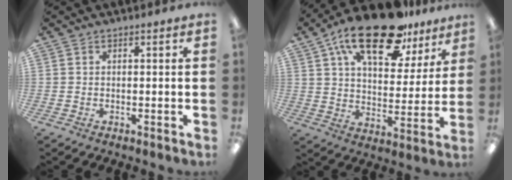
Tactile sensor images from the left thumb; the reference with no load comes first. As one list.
[{"total": 21.6, "force": [14.5, 9.0, 13.2], "torque": [-0.219, -0.072, 0.247]}]